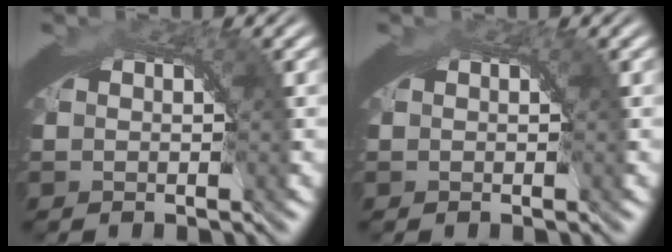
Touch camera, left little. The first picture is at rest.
{"total": 0.0}